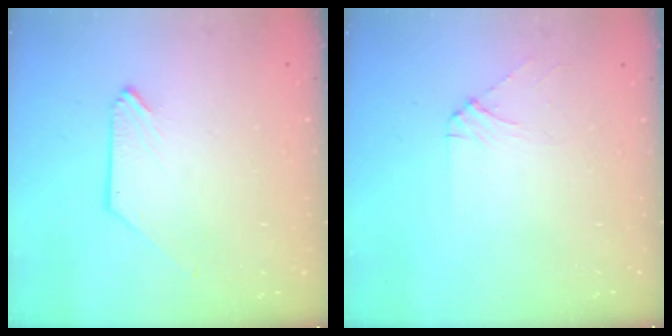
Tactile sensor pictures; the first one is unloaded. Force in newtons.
{"total": 3.7, "press": 3.7, "slide": 0.6}